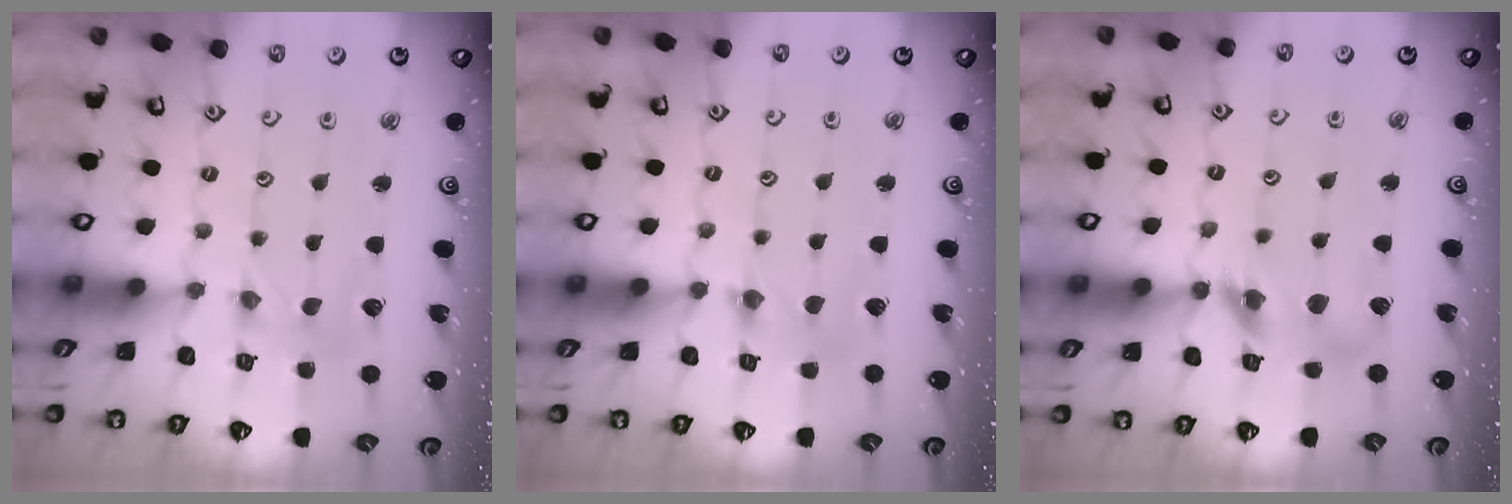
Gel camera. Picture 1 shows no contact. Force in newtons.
{"total": 1.9, "press": 1.8, "slide": 0.3}
{"total": 12.4, "press": 12.3, "slide": 1.6}